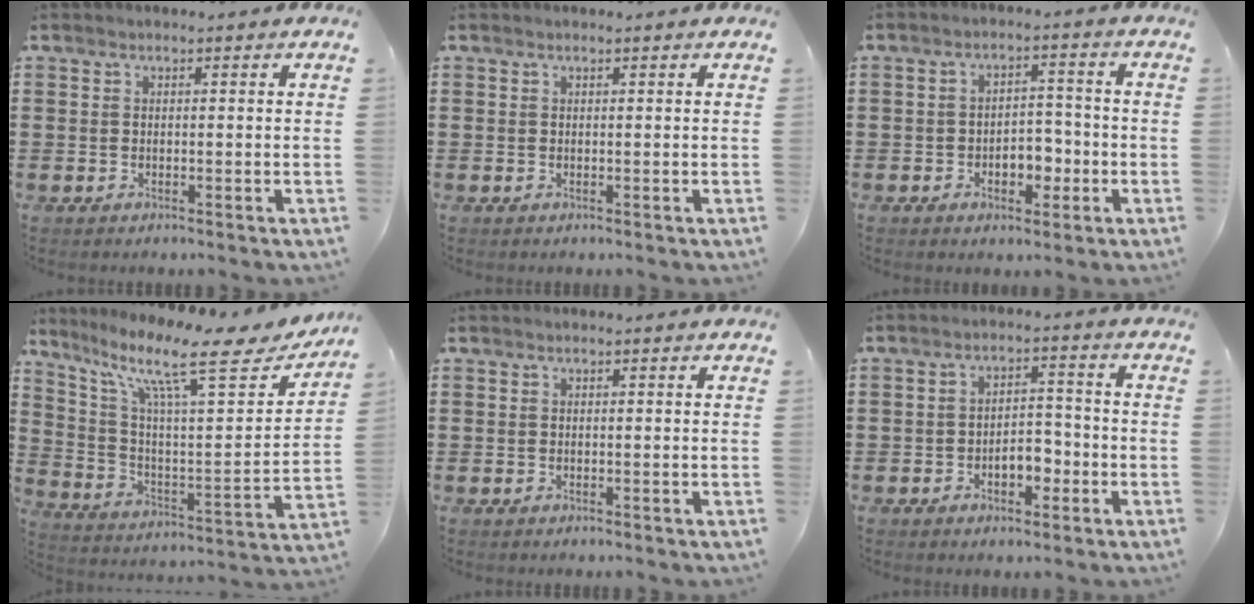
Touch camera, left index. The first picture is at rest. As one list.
[{"total": 0.0}, {"total": 4.5, "force": [-1.7, 2.9, 2.9], "torque": [-0.050, 0.005, -0.036]}, {"total": 14.8, "force": [10.1, 2.8, 10.5], "torque": [-0.214, -0.052, 0.157]}, {"total": 0.0}, {"total": 4.6, "force": [-1.9, 2.5, 3.3], "torque": [-0.052, 0.006, -0.039]}]